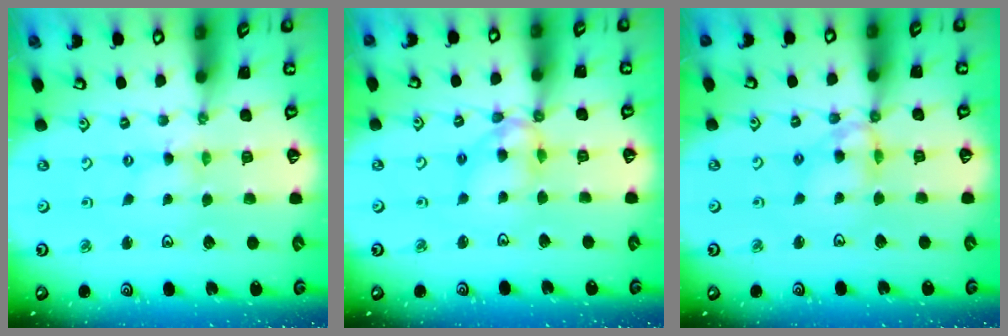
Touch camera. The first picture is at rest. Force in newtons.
{"total": 11.1, "press": 11.1, "slide": 0.9}
{"total": 8.9, "press": 8.9, "slide": 0.7}